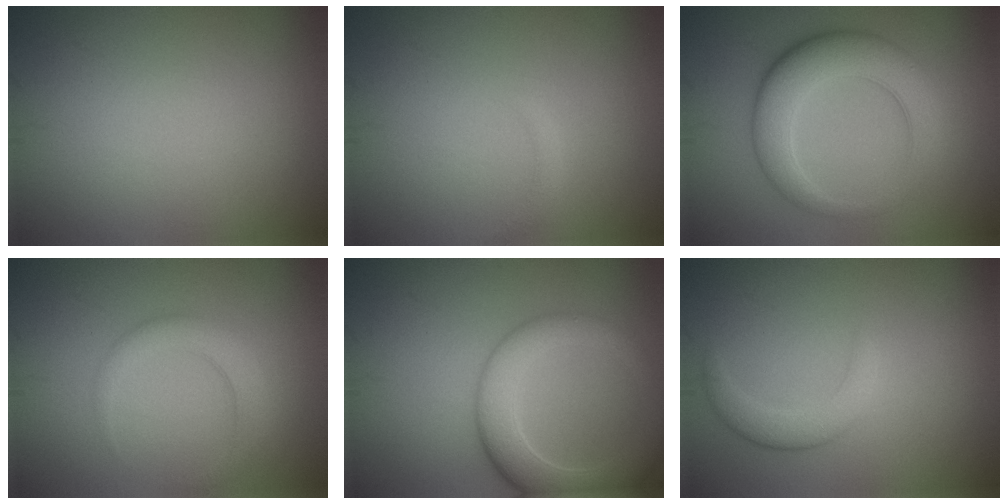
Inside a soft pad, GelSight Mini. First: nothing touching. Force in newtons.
{"total": 0.8, "press": 0.8, "slide": 0.0}
{"total": 6.4, "press": 6.4, "slide": 0.1}
{"total": 2.8, "press": 2.8, "slide": 0.1}
{"total": 6.5, "press": 6.4, "slide": 0.4}
{"total": 2.5, "press": 2.5, "slide": 0.2}